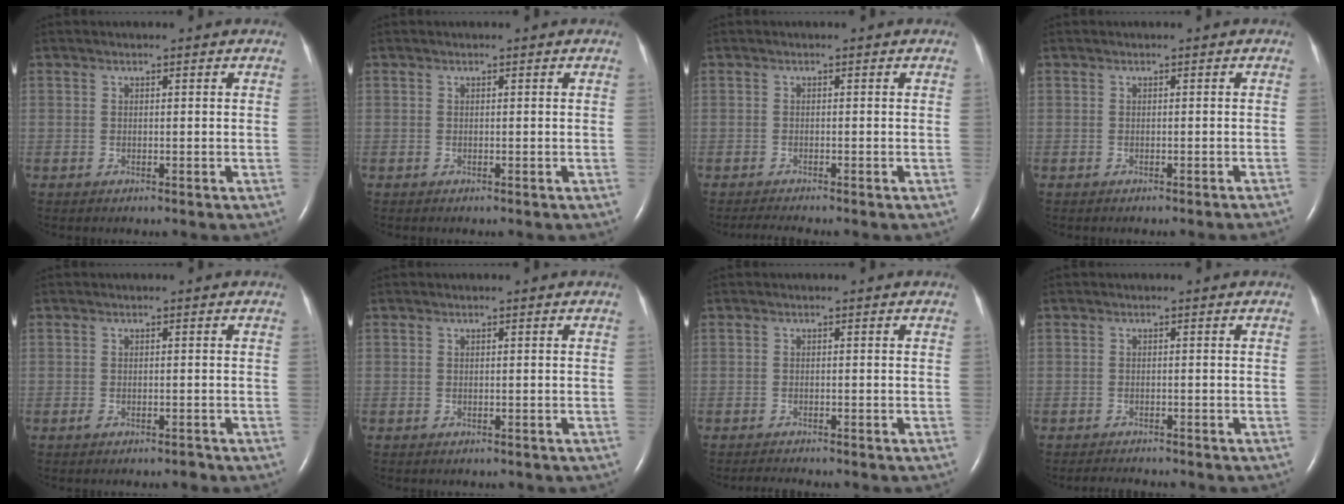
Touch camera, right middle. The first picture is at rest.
{"total": 0.0}
{"total": 1.9, "force": [-1.7, -0.6, 0.6], "torque": [-0.020, -0.009, -0.031]}
{"total": 2.2, "force": [-1.9, -0.5, 0.9], "torque": [-0.010, 0.004, -0.023]}
{"total": 1.2, "force": [-0.9, 0.4, 0.7], "torque": [-0.011, 0.000, -0.011]}
{"total": 0.5, "force": [-0.3, 0.3, 0.2], "torque": [-0.011, 0.001, 0.001]}
{"total": 1.6, "force": [-1.5, -0.1, 0.3], "torque": [-0.013, -0.007, -0.022]}
{"total": 2.5, "force": [-2.4, 0.2, 0.6], "torque": [-0.015, -0.010, -0.032]}